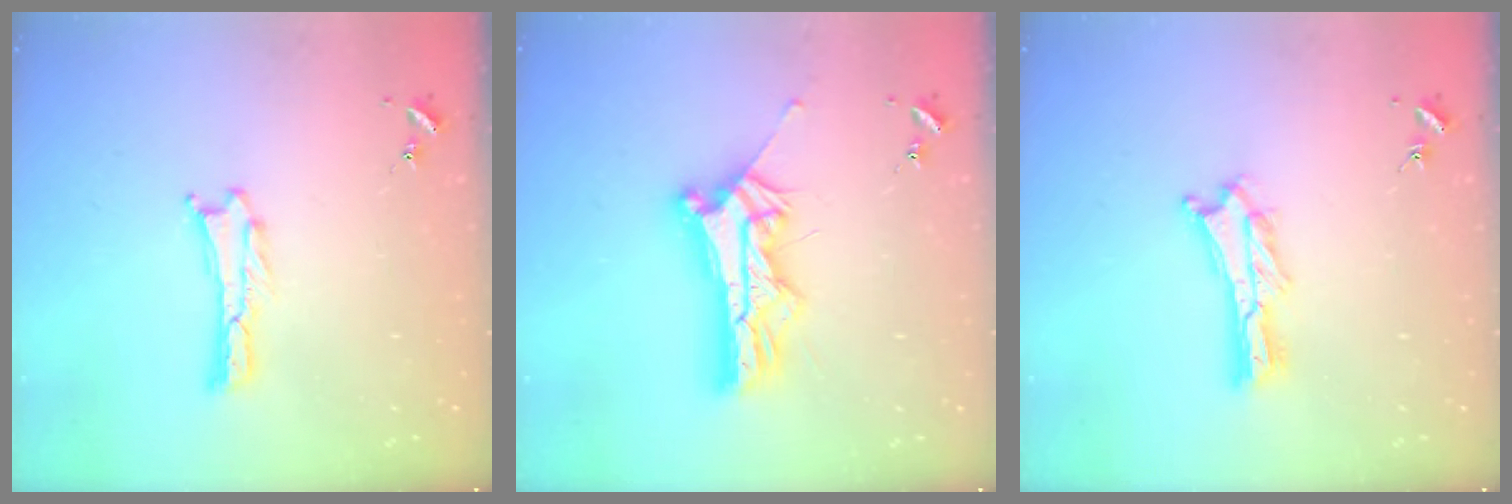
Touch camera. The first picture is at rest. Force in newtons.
{"total": 9.1, "press": 9.1, "slide": 0.8}
{"total": 2.3, "press": 2.3, "slide": 0.3}